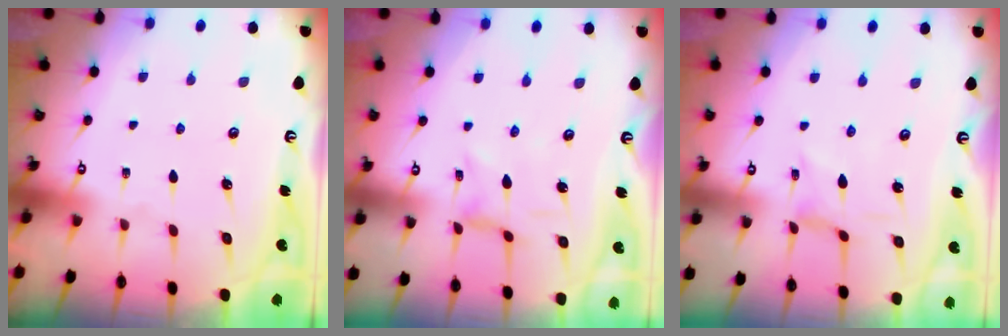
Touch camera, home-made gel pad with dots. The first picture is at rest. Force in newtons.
{"total": 0.6, "press": 0.5, "slide": 0.2}
{"total": 0.0}